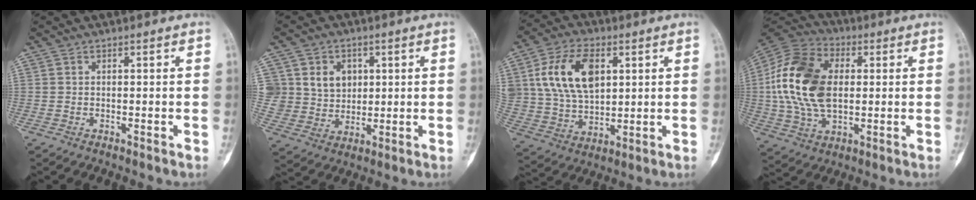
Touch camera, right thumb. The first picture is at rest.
{"total": 10.3, "force": [3.2, 9.0, 3.9], "torque": [-0.031, -0.010, 0.065]}
{"total": 15.5, "force": [4.7, 9.7, 11.2], "torque": [-0.193, -0.009, 0.097]}
{"total": 19.7, "force": [1.6, 12.5, 15.2], "torque": [-0.294, 0.009, 0.026]}